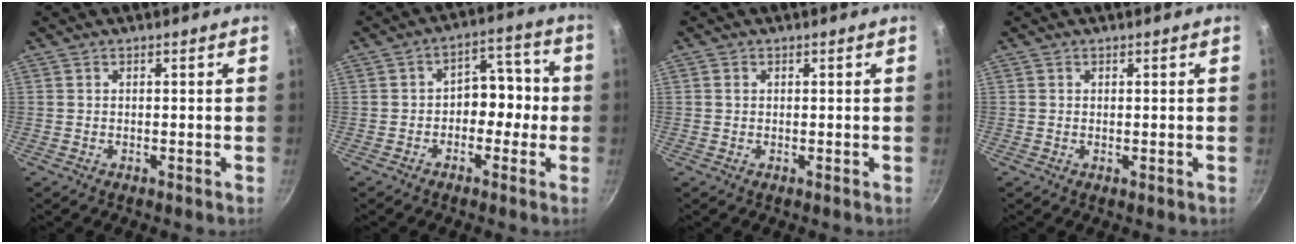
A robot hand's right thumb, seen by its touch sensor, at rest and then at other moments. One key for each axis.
{"total": 7.7, "fx": -1.2, "fy": 5.6, "fz": 5.2, "tx": -0.011, "ty": 0.040, "tz": -0.029}
{"total": 0.8, "fx": 0.2, "fy": 0.7, "fz": 0.3, "tx": -0.006, "ty": 0.003, "tz": 0.003}
{"total": 0.0}